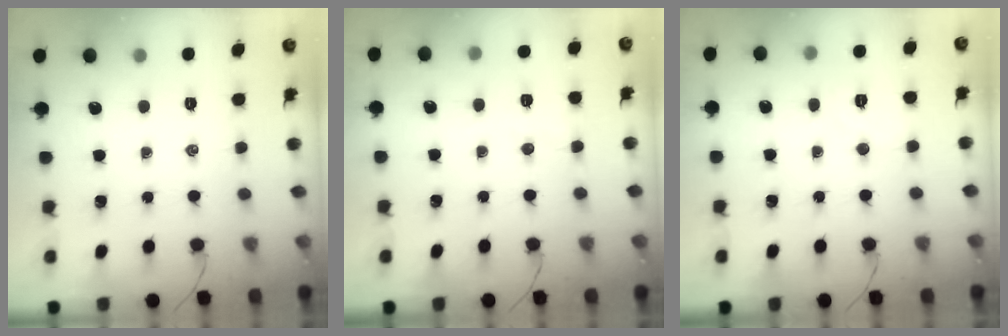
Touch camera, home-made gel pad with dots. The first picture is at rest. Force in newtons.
{"total": 3.5, "press": 3.4, "slide": 0.8}
{"total": 4.7, "press": 4.6, "slide": 1.1}